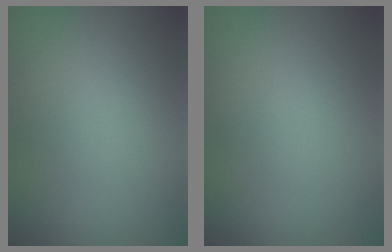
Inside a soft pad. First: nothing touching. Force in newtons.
{"total": 0.0}